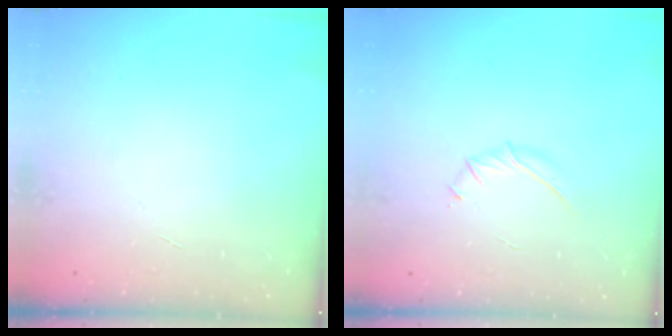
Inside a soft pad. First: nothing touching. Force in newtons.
{"total": 3.7, "press": 3.5, "slide": 0.9}